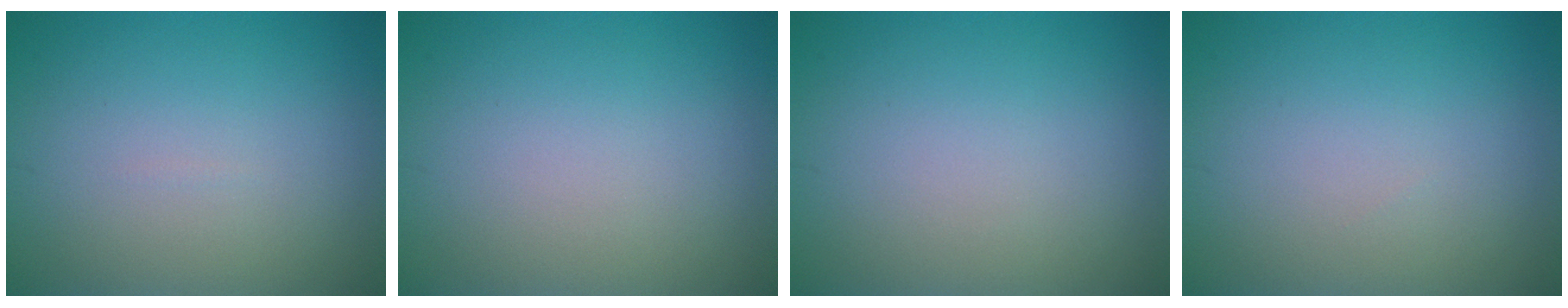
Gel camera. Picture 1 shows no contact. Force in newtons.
{"total": 0.0}
{"total": 0.0}
{"total": 0.0}